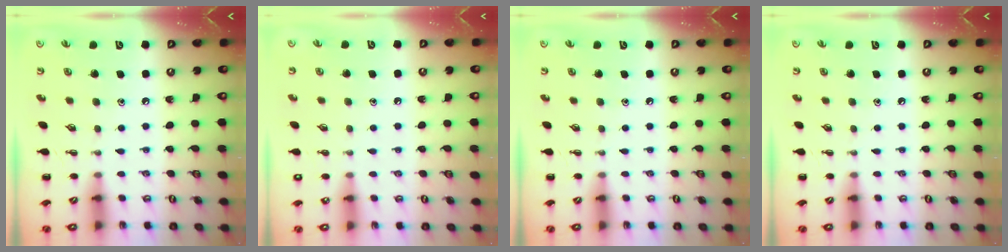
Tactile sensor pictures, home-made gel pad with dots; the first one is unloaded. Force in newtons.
{"total": 1.4, "press": 1.4, "slide": 0.1}
{"total": 0.0}
{"total": 0.0}